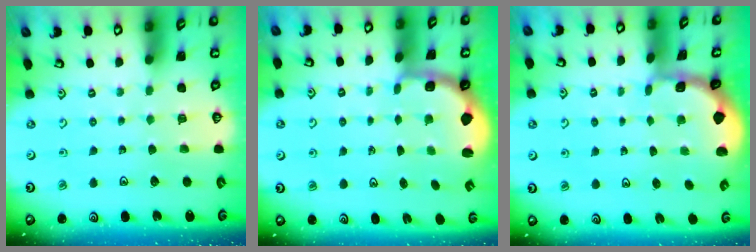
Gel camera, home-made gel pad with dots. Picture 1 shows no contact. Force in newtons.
{"total": 2.5, "press": 1.3, "slide": 2.1}
{"total": 1.3, "press": 1.2, "slide": 0.2}